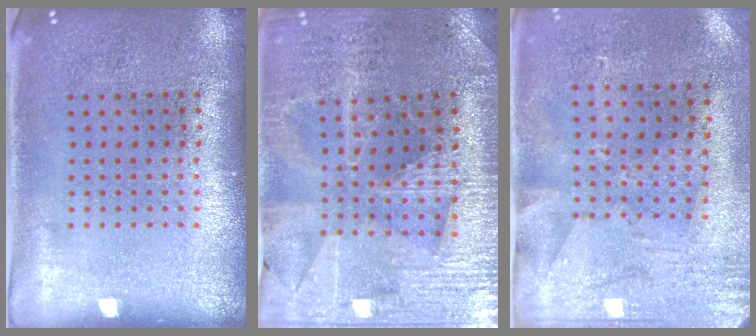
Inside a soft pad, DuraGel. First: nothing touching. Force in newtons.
{"total": 3.0, "press": 3.0, "slide": 0.5}
{"total": 2.8, "press": 2.3, "slide": 1.6}